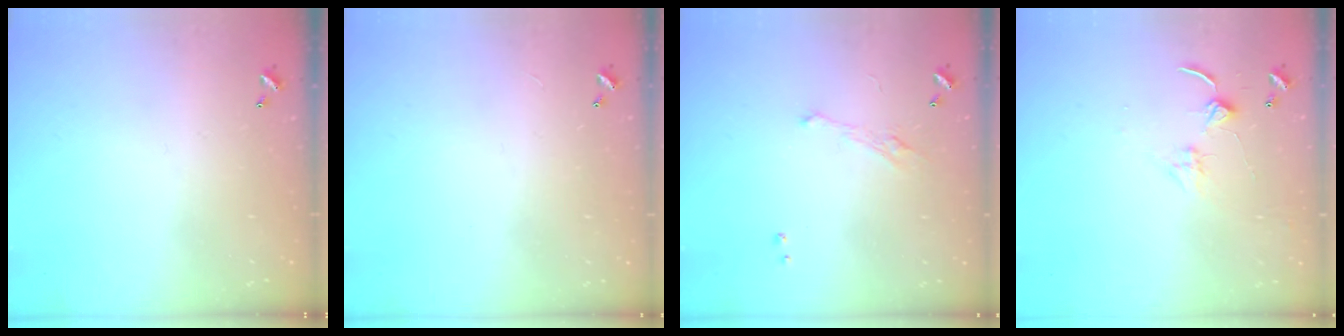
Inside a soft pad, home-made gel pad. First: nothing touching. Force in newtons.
{"total": 2.8, "press": 2.8, "slide": 0.3}
{"total": 2.0, "press": 1.9, "slide": 0.7}
{"total": 2.4, "press": 2.3, "slide": 0.4}